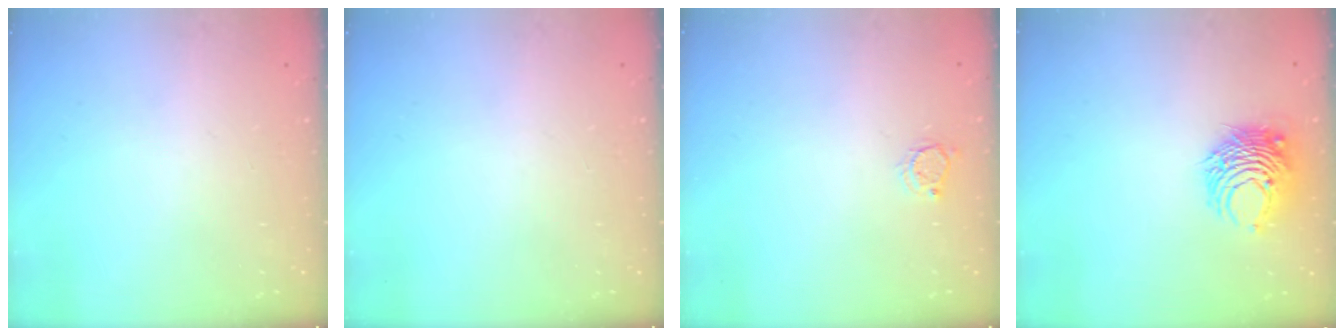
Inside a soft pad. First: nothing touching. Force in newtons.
{"total": 0.0}
{"total": 3.5, "press": 3.5, "slide": 0.3}
{"total": 8.3, "press": 8.2, "slide": 0.6}